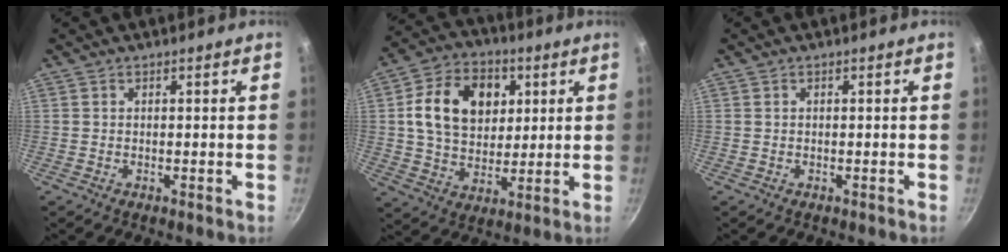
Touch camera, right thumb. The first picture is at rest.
{"total": 16.2, "force": [4.0, 12.1, 10.1], "torque": [-0.144, 0.002, 0.061]}
{"total": 0.0}